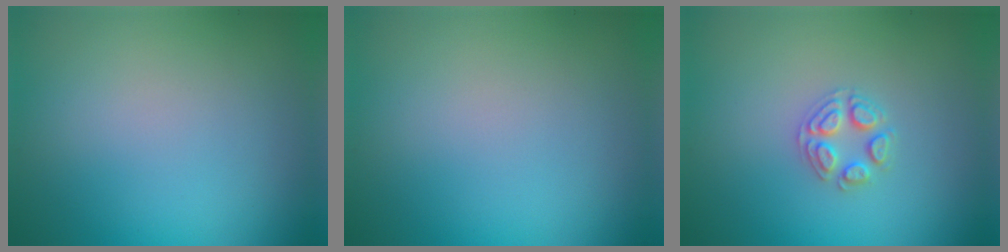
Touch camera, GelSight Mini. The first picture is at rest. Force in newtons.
{"total": 0.0}
{"total": 2.5, "press": 2.5, "slide": 0.3}